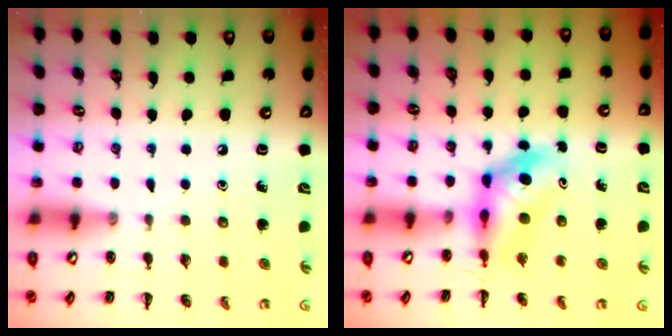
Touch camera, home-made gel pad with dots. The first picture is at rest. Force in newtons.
{"total": 4.9, "press": 4.8, "slide": 1.1}